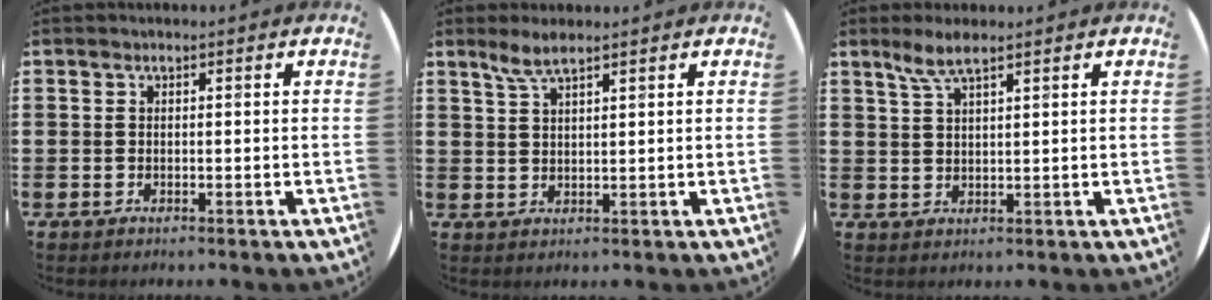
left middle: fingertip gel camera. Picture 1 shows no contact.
{"total": 3.3, "force": [2.7, 0.5, 1.9], "torque": [-0.040, 0.005, 0.047]}
{"total": 4.5, "force": [3.1, 1.0, 3.0], "torque": [-0.066, 0.008, 0.054]}